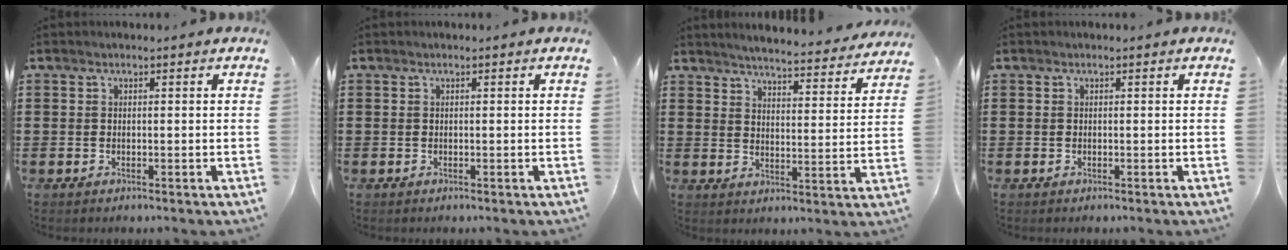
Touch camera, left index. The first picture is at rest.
{"total": 0.0}
{"total": 4.4, "force": [4.3, -0.6, 0.9], "torque": [-0.031, -0.041, 0.068]}
{"total": 0.0}